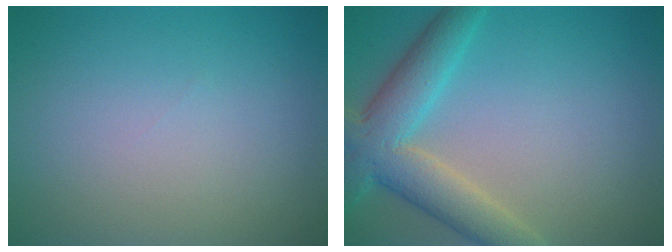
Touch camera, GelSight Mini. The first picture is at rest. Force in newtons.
{"total": 6.5, "press": 6.5, "slide": 0.4}